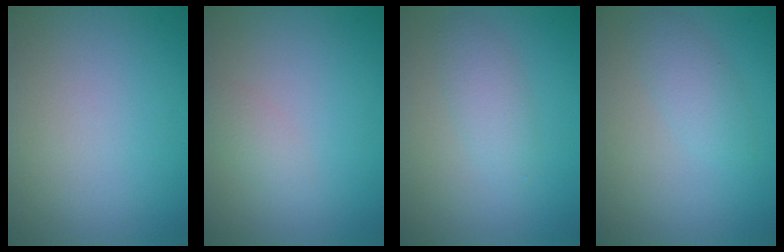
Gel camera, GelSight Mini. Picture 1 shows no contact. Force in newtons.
{"total": 1.1, "press": 1.1, "slide": 0.1}
{"total": 2.2, "press": 2.2, "slide": 0.2}
{"total": 2.1, "press": 2.1, "slide": 0.1}